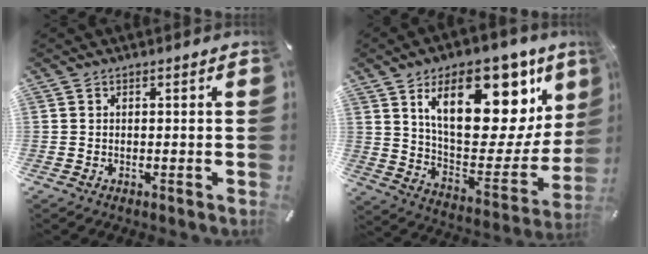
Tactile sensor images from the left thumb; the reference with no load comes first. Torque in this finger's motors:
{"motor_torque": [3.28, 1.74, 1.78, -1.00, 0.69]}